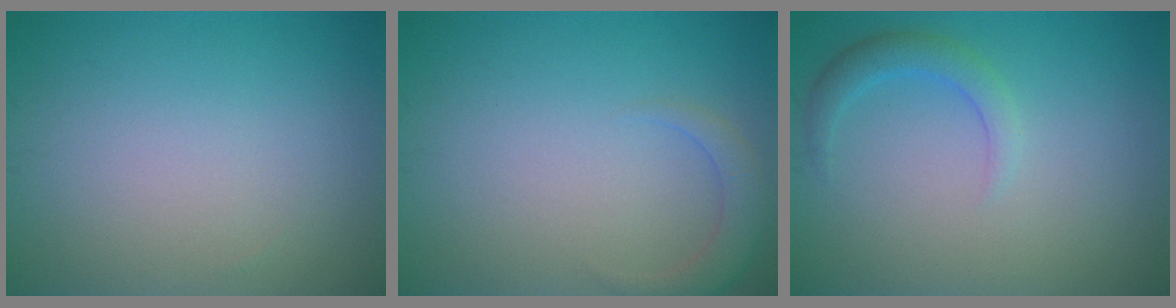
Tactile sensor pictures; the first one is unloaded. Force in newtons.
{"total": 2.1, "press": 2.1, "slide": 0.3}
{"total": 2.1, "press": 2.1, "slide": 0.1}